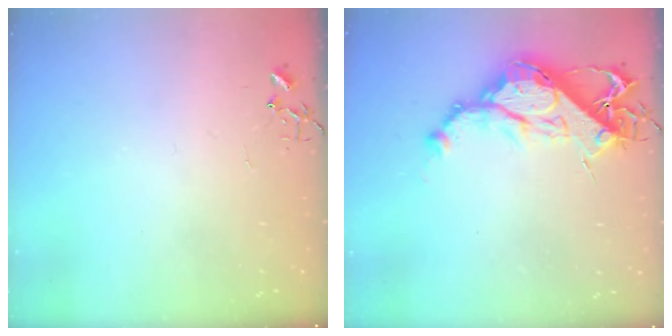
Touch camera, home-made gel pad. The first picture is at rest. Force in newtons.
{"total": 15.2, "press": 15.1, "slide": 1.4}